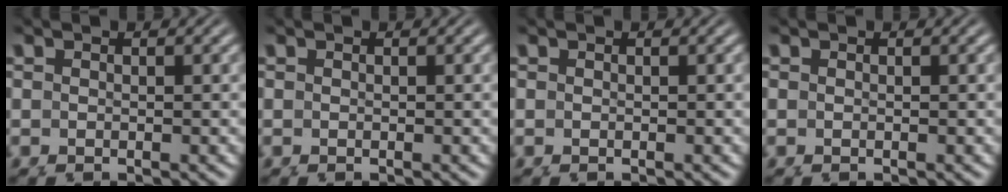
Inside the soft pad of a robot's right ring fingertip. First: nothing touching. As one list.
[{"total": 0.0}, {"total": 0.0}, {"total": 0.0}]